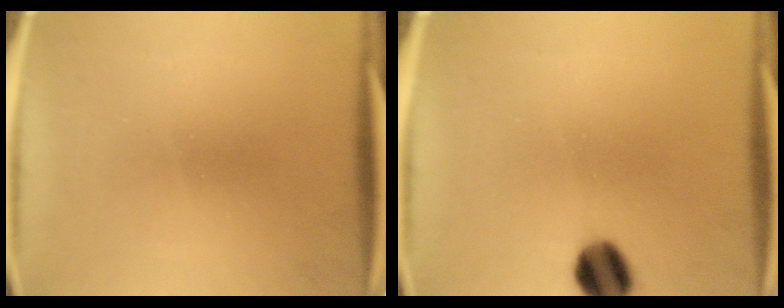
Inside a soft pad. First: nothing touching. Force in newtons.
{"total": 7.9}